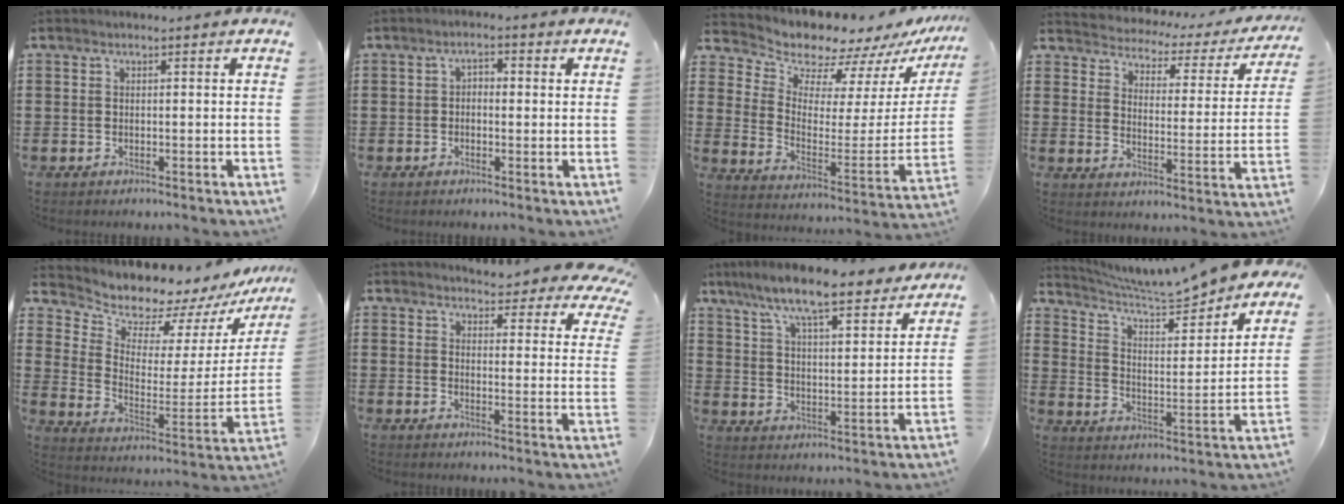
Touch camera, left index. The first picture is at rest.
{"total": 1.6, "force": [-0.7, 0.8, 1.2], "torque": [-0.023, 0.004, -0.016]}
{"total": 8.7, "force": [8.3, 2.5, 0.9], "torque": [-0.055, -0.077, 0.145]}
{"total": 2.1, "force": [2.1, 0.5, -0.1], "torque": [-0.018, -0.026, 0.024]}
{"total": 7.8, "force": [7.4, 2.2, 0.7], "torque": [-0.045, -0.069, 0.127]}
{"total": 4.5, "force": [4.4, 0.0, 1.1], "torque": [-0.032, -0.030, 0.076]}
{"total": 9.2, "force": [8.1, 0.8, 4.3], "torque": [-0.115, -0.040, 0.138]}
{"total": 6.6, "force": [6.3, 0.1, 2.1], "torque": [-0.068, -0.048, 0.103]}